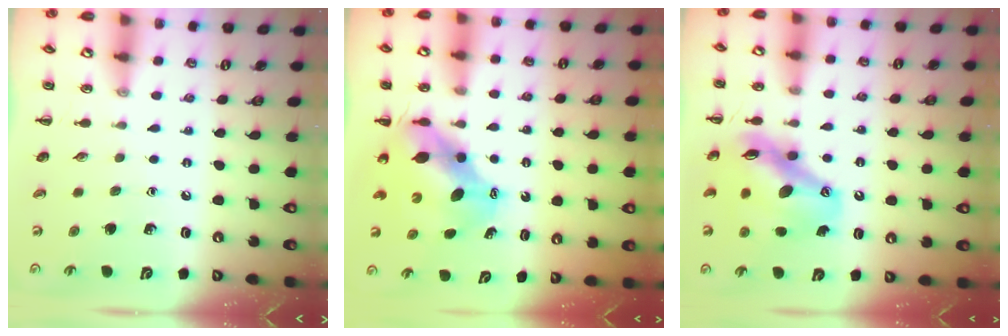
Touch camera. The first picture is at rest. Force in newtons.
{"total": 7.5, "press": 7.4, "slide": 1.5}
{"total": 14.7, "press": 14.1, "slide": 4.2}